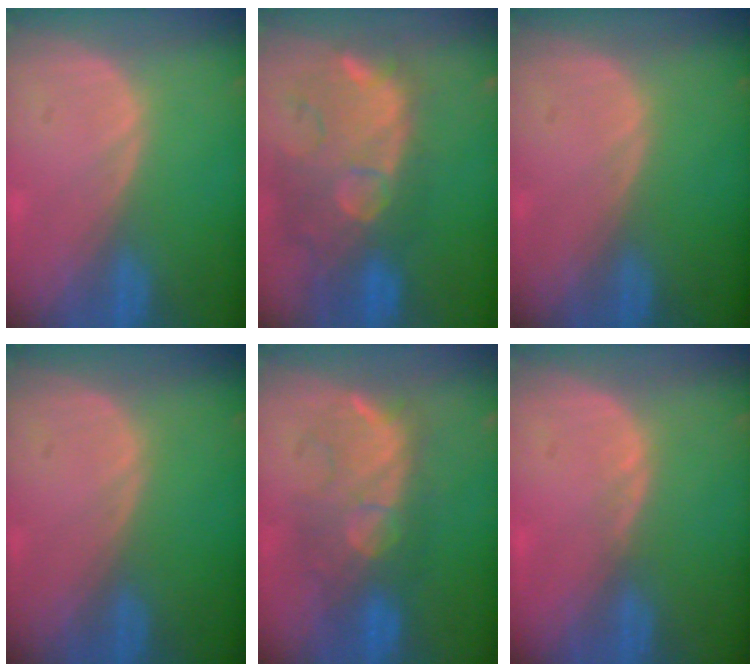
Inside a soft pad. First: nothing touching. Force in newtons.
{"total": 12.9, "press": 11.3, "slide": 6.2}
{"total": 0.0}
{"total": 0.0}
{"total": 8.6, "press": 8.5, "slide": 0.7}
{"total": 0.7, "press": 0.7, "slide": 0.2}